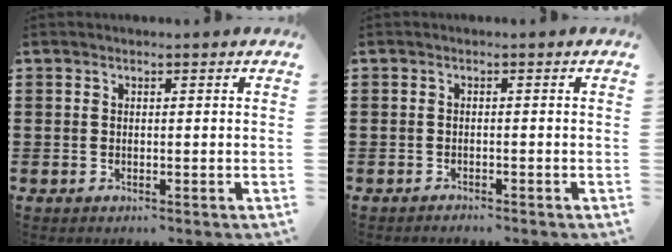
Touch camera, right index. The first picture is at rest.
{"total": 0.8, "force": [-0.8, -0.1, 0.0], "torque": [-0.002, 0.000, -0.017]}